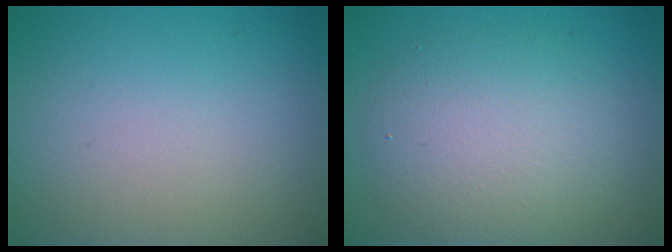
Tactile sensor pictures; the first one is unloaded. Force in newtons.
{"total": 5.8, "press": 5.8, "slide": 0.2}